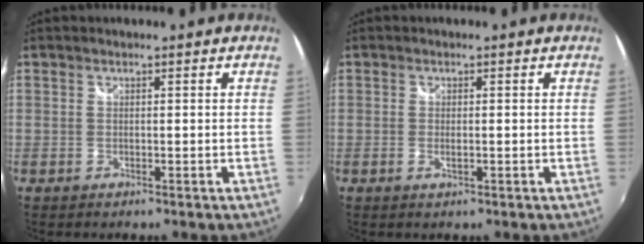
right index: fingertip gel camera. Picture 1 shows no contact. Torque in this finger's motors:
{"motor_torque": [-0.28, 0.02, -0.01, -0.01]}